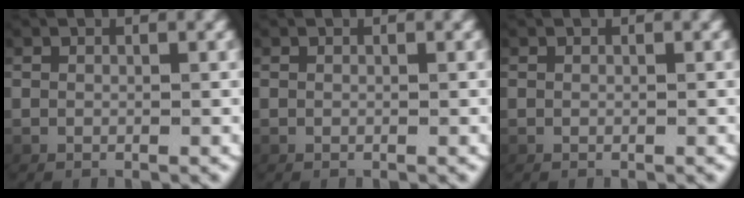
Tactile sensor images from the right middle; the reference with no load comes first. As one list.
[{"total": 0.0}, {"total": 0.0}]